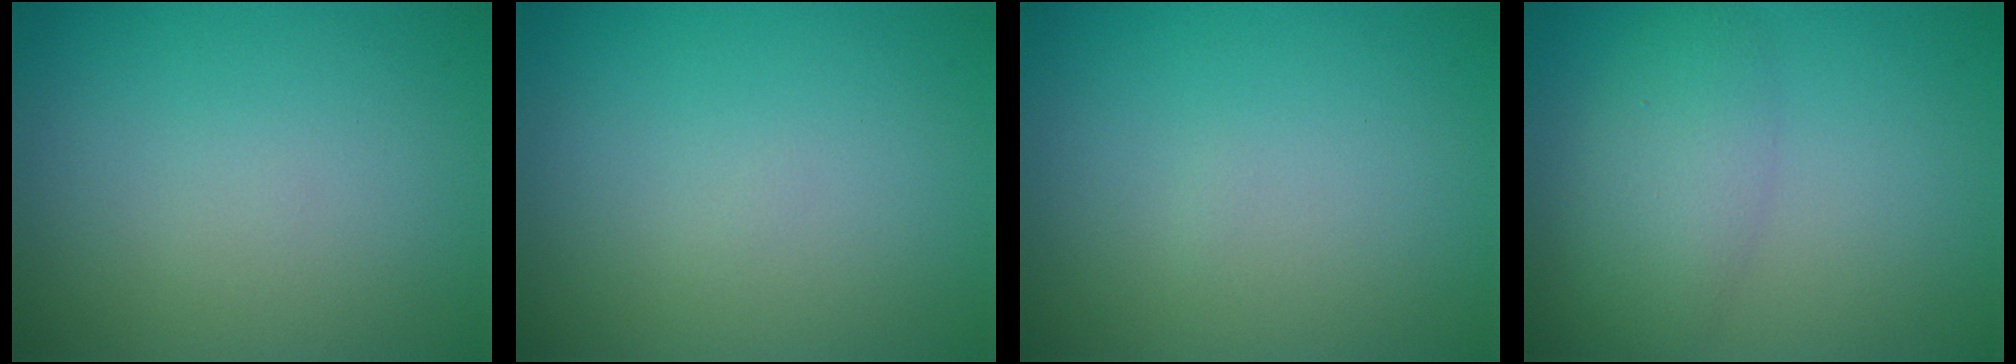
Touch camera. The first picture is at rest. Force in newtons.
{"total": 0.0}
{"total": 0.0}
{"total": 3.8, "press": 3.8, "slide": 0.0}